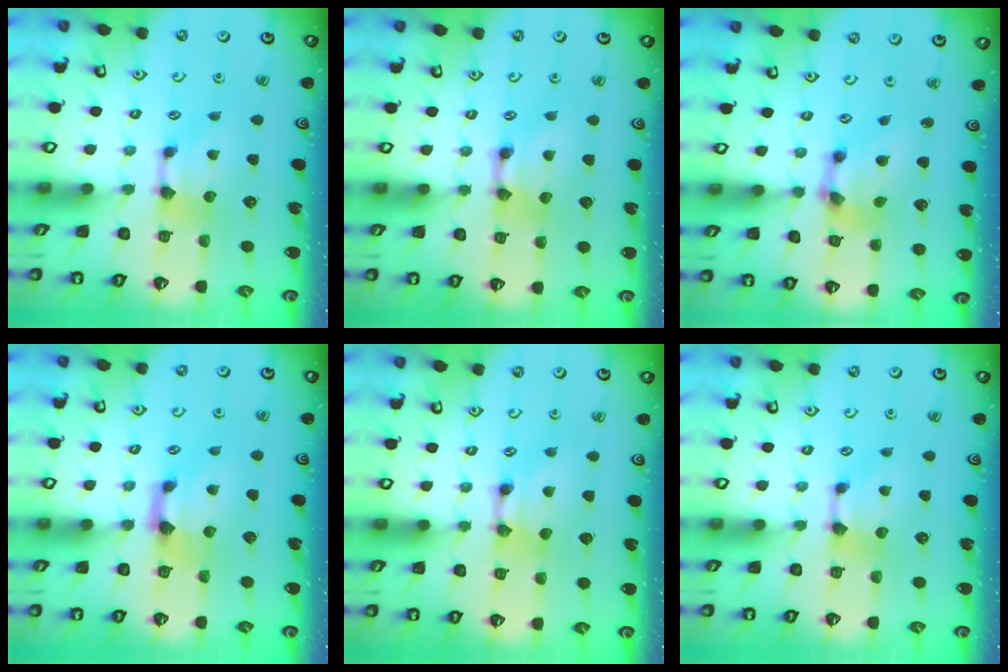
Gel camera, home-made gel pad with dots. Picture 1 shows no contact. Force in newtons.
{"total": 1.9, "press": 1.9, "slide": 0.1}
{"total": 6.2, "press": 6.0, "slide": 1.8}
{"total": 1.5, "press": 0.6, "slide": 1.4}
{"total": 1.9, "press": 1.9, "slide": 0.1}
{"total": 0.0}